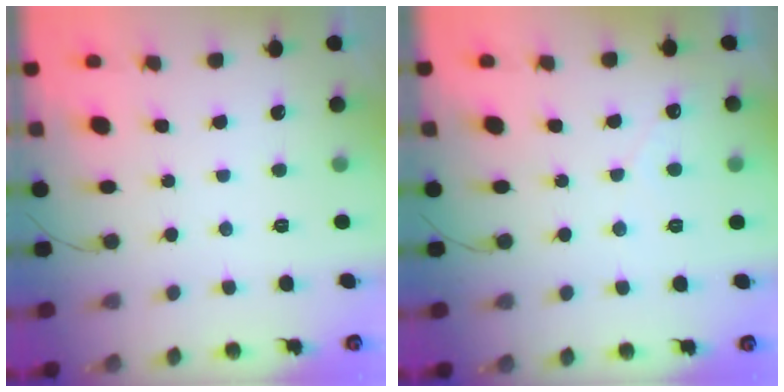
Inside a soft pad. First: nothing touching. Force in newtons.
{"total": 1.6, "press": 1.6, "slide": 0.1}